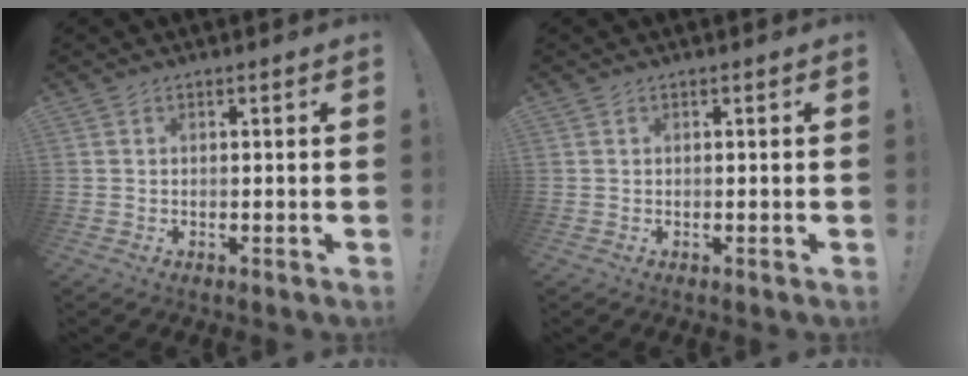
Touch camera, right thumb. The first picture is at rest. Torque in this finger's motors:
{"motor_torque": [0.02, 0.01, -0.06, 0.04, 0.00]}